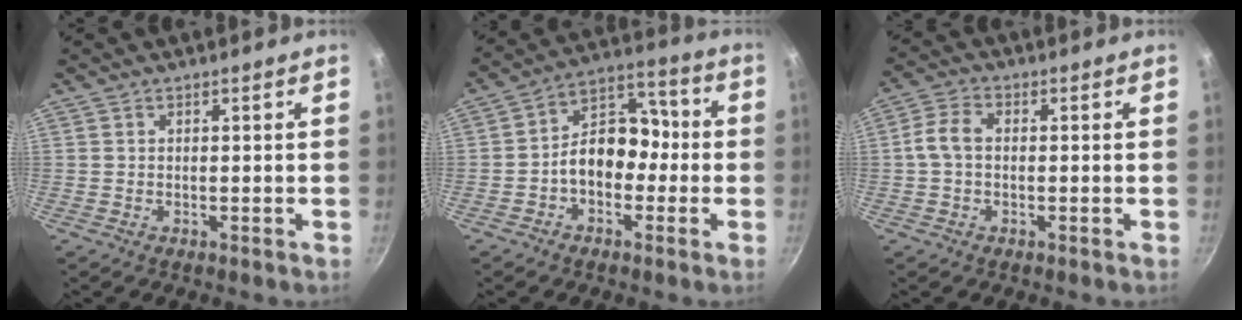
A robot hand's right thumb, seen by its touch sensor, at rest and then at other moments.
{"total": 11.4, "force": [-1.9, 7.9, 8.0], "torque": [-0.098, 0.049, -0.046]}
{"total": 5.0, "force": [-0.2, 3.3, 3.7], "torque": [-0.075, 0.016, -0.010]}